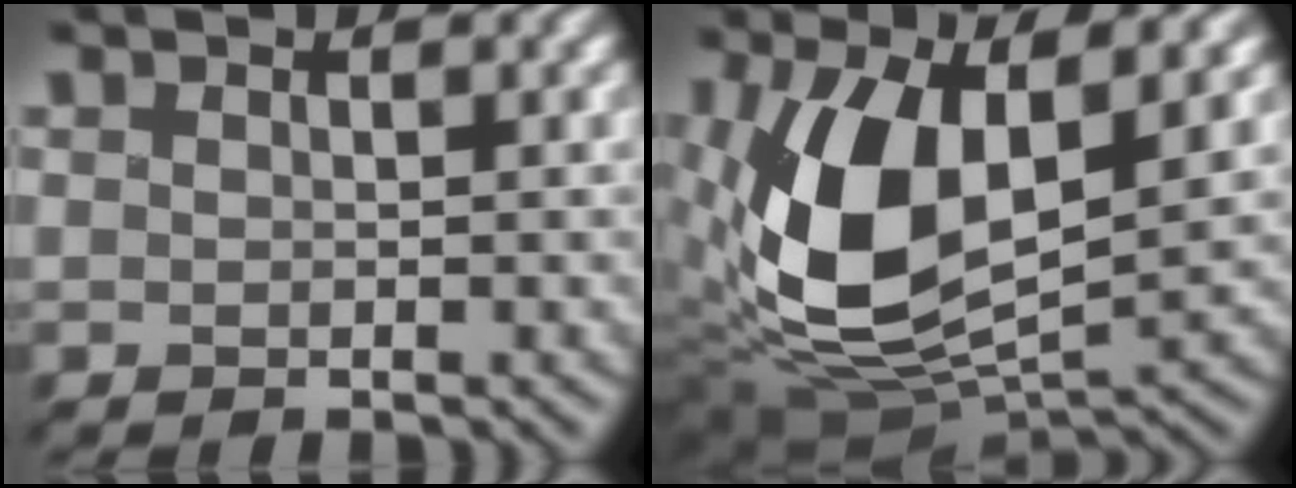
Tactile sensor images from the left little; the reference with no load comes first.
{"total": 11.1, "force": [1.1, 5.7, 9.5], "torque": [-0.220, -0.018, 0.030]}